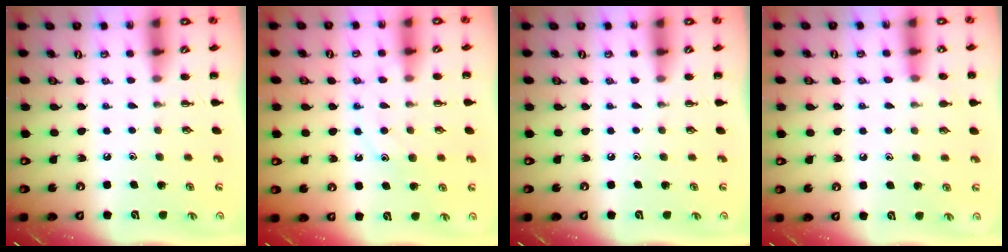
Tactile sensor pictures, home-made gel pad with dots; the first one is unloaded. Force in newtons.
{"total": 11.1, "press": 11.1, "slide": 0.5}
{"total": 0.0}
{"total": 7.5, "press": 7.0, "slide": 2.8}